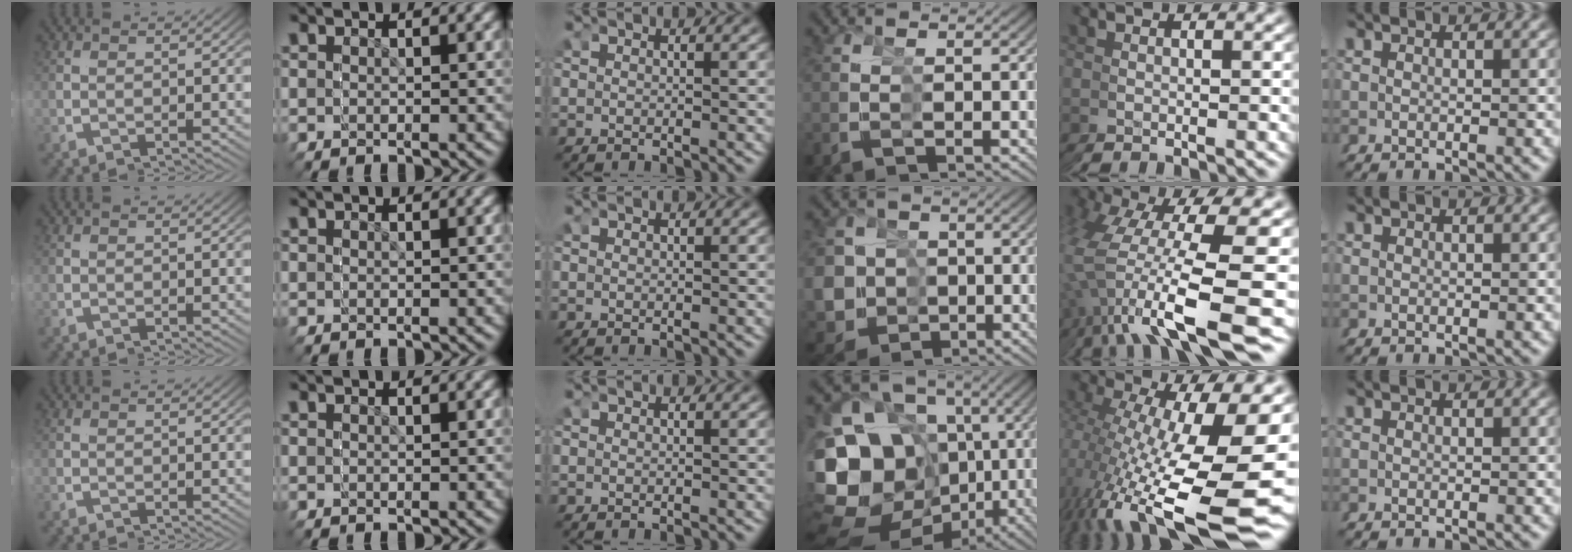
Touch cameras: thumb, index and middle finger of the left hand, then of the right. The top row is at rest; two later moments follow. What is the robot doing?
{"motion": "grasp_and_lifting", "object": "straw"}